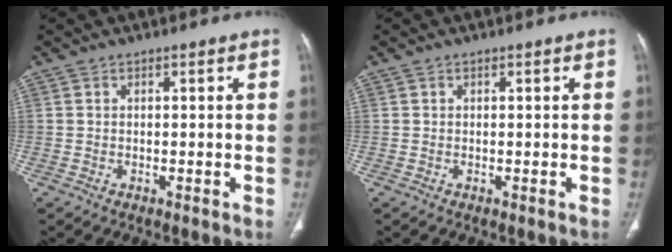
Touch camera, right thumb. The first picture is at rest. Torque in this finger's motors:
{"motor_torque": [-0.01, 0.23, -0.39, 0.33, 0.06]}